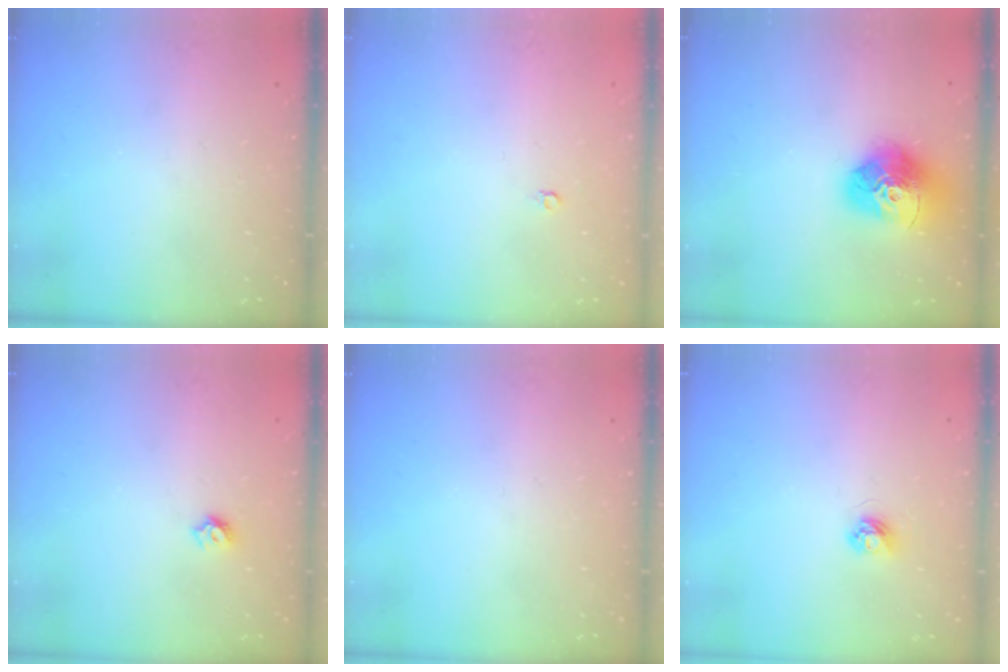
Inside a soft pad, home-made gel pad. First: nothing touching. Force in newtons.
{"total": 3.2, "press": 3.2, "slide": 0.2}
{"total": 17.6, "press": 17.5, "slide": 1.9}
{"total": 4.8, "press": 4.8, "slide": 0.6}
{"total": 0.0}
{"total": 3.6, "press": 3.6, "slide": 0.5}